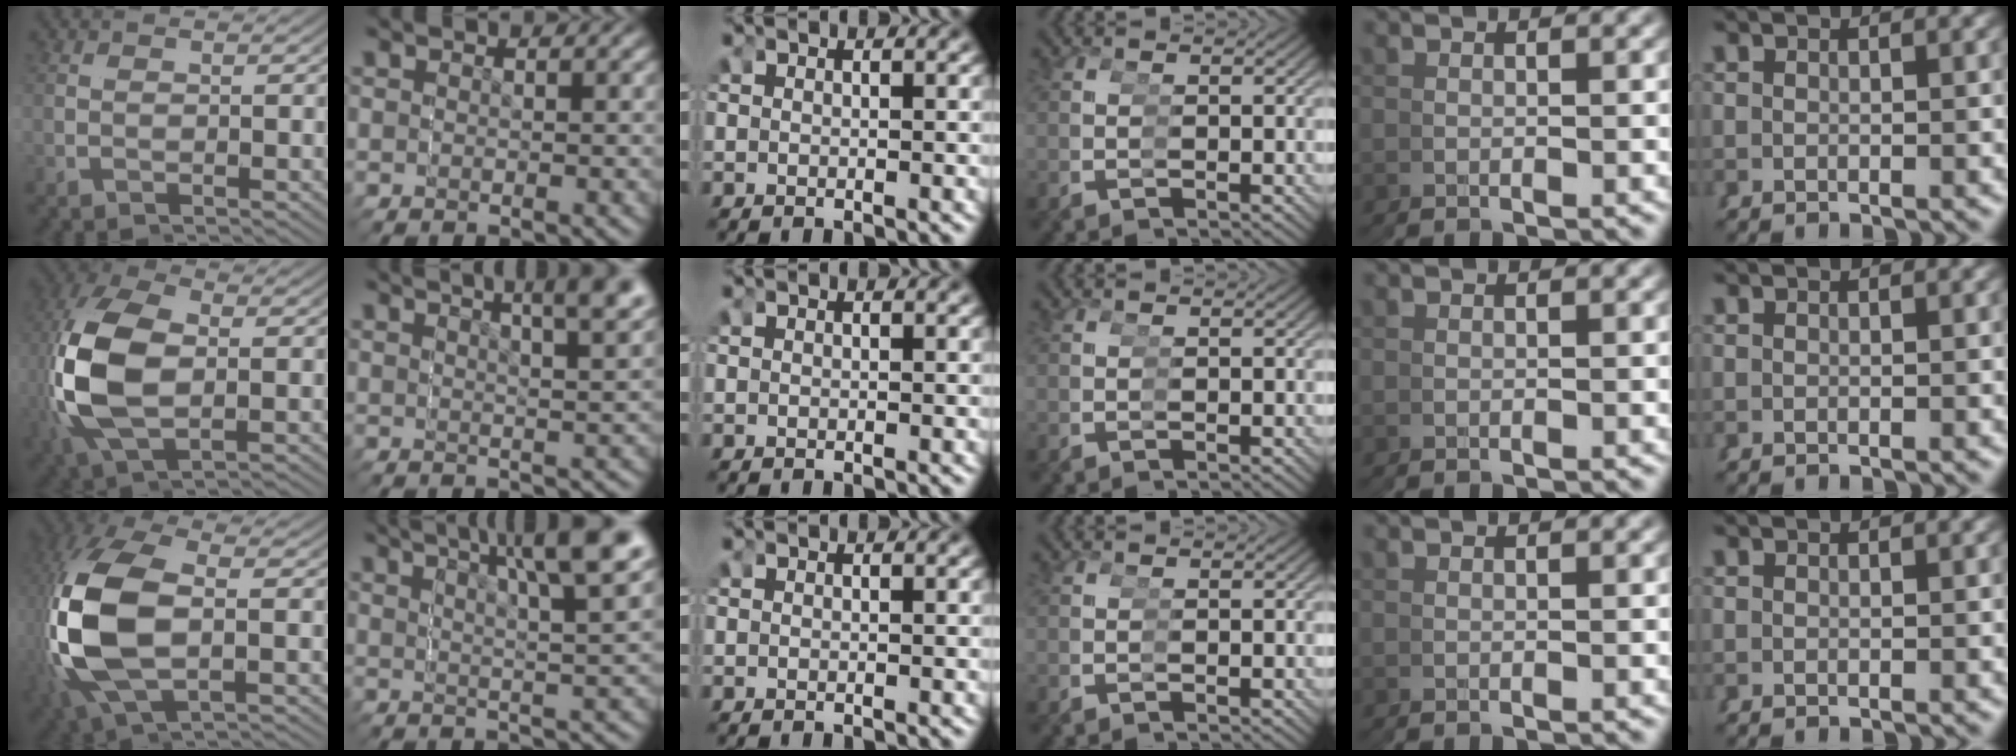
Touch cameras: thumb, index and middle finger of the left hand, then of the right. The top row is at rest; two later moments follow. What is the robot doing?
{"motion": "grasp_and_lifting", "object": "markers"}